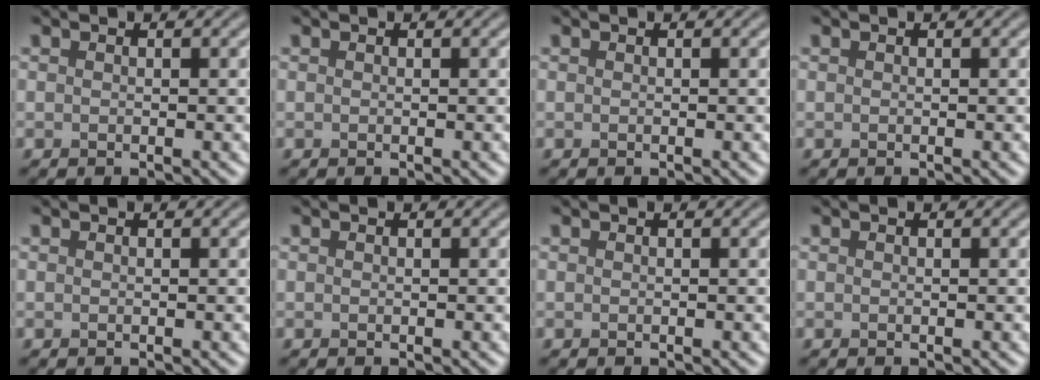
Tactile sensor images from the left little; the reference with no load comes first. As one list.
[{"total": 0.0}, {"total": 0.0}, {"total": 0.0}, {"total": 0.0}, {"total": 0.0}, {"total": 0.0}, {"total": 0.0}]